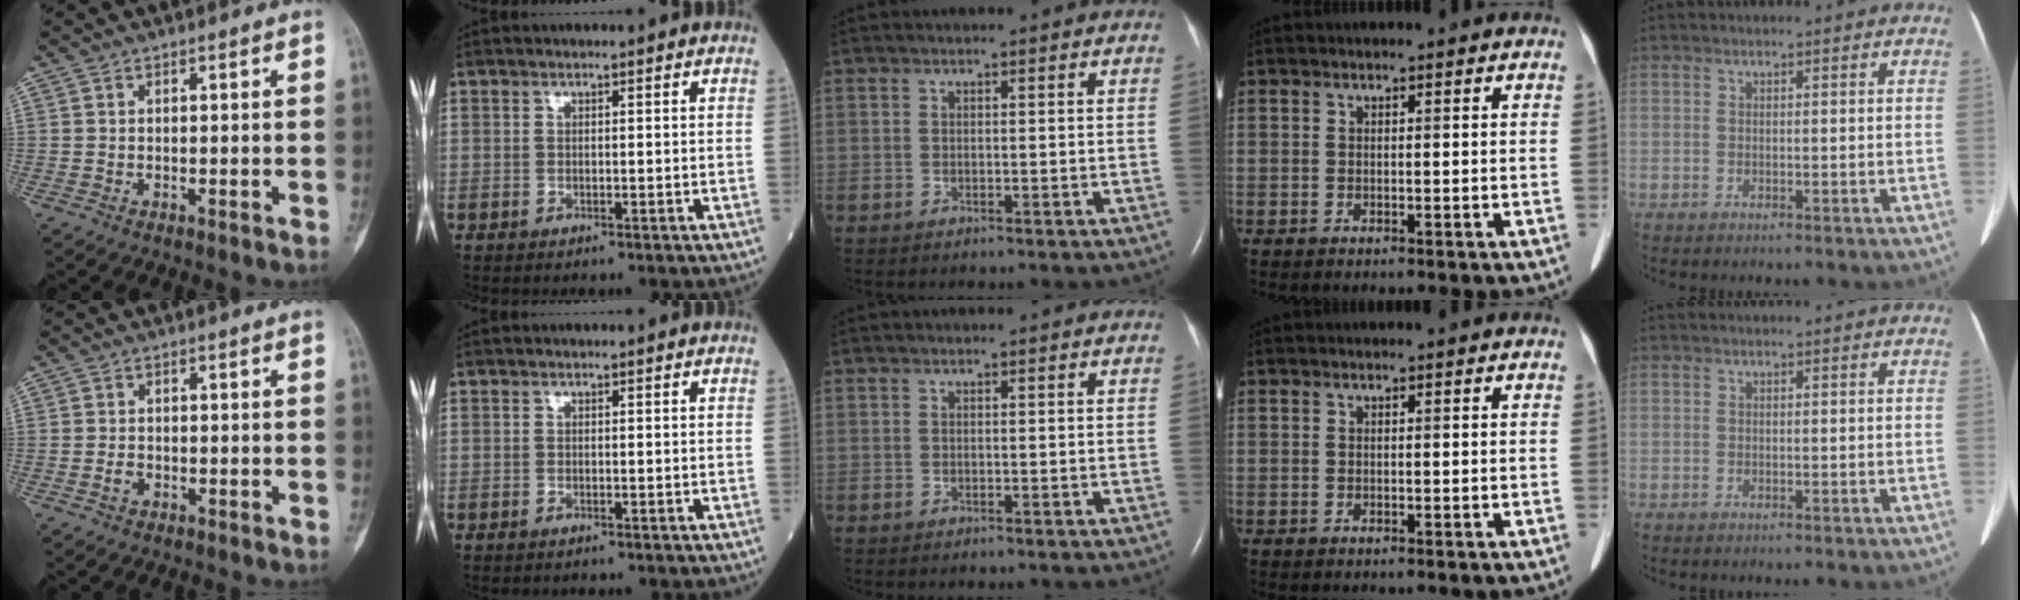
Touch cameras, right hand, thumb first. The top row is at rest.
{"thumb": {"total": 1.6, "force": [-0.7, 1.2, 0.9], "torque": [-0.016, 0.007, -0.013]}}